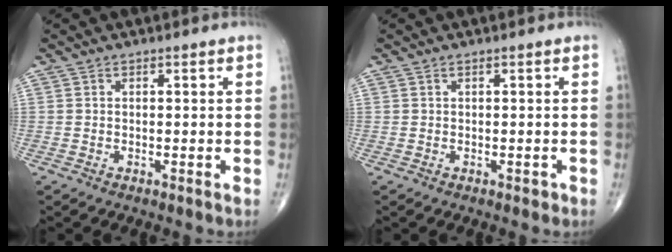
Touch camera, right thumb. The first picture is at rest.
{"total": 0.7, "force": [-0.1, 0.4, 0.6], "torque": [-0.004, 0.000, -0.001]}